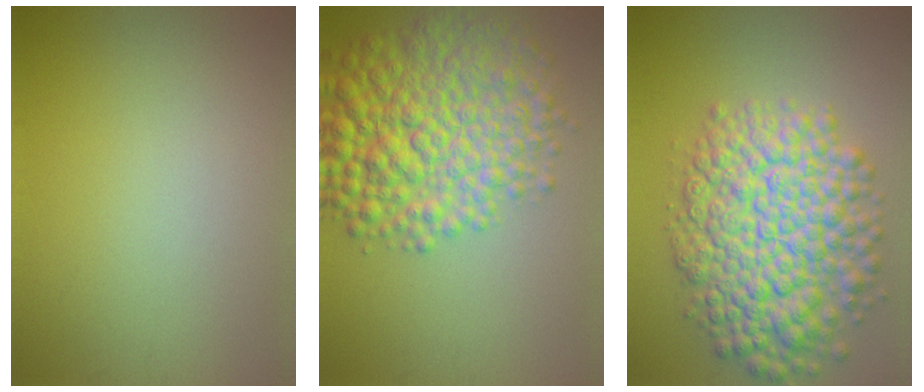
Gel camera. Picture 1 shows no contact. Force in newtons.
{"total": 9.4, "press": 9.4, "slide": 0.2}
{"total": 10.5, "press": 10.5, "slide": 0.3}